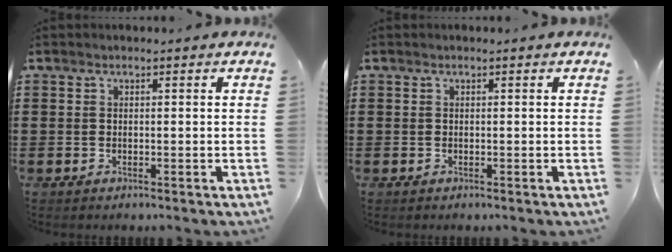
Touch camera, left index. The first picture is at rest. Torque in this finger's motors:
{"motor_torque": [-0.02, -0.01, 0.03, 0.00]}